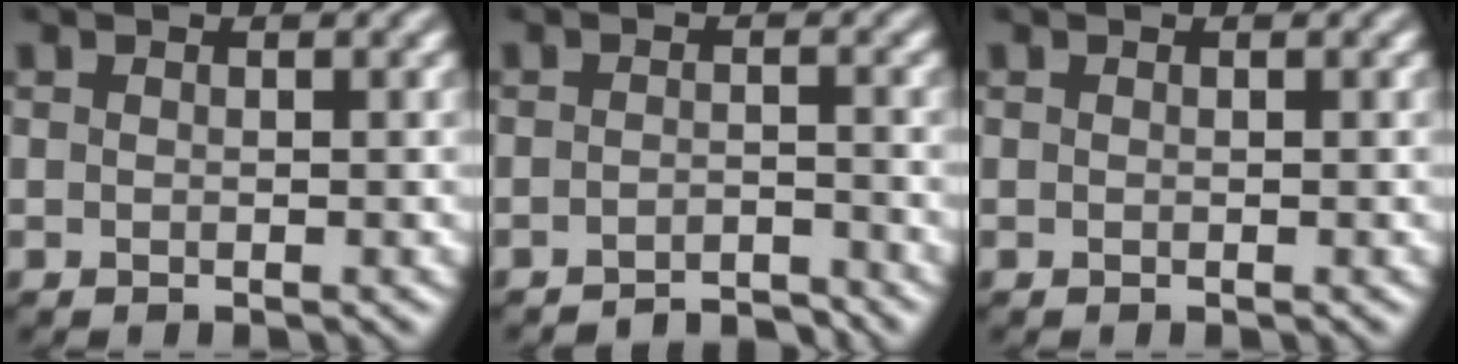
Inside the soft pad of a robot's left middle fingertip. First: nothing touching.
{"total": 2.9, "force": [-2.8, 0.3, 0.7], "torque": [-0.004, 0.006, -0.045]}
{"total": 0.0}